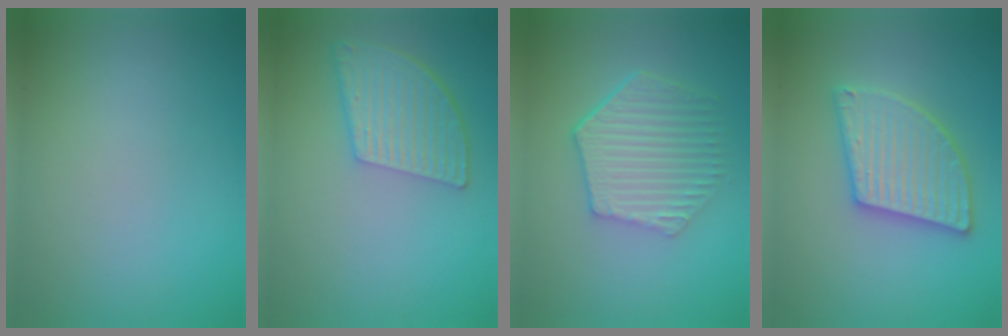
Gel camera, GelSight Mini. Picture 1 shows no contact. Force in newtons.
{"total": 5.3, "press": 4.0, "slide": 3.5}
{"total": 5.8, "press": 4.3, "slide": 3.8}
{"total": 5.5, "press": 5.5, "slide": 0.7}